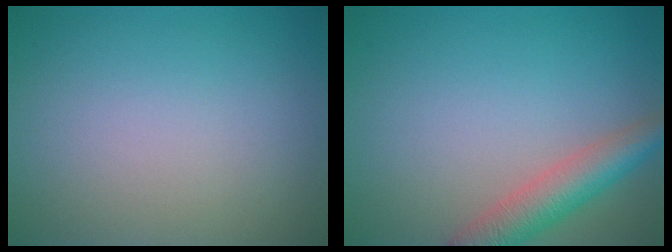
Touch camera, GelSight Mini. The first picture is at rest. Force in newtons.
{"total": 4.3, "press": 4.3, "slide": 0.4}